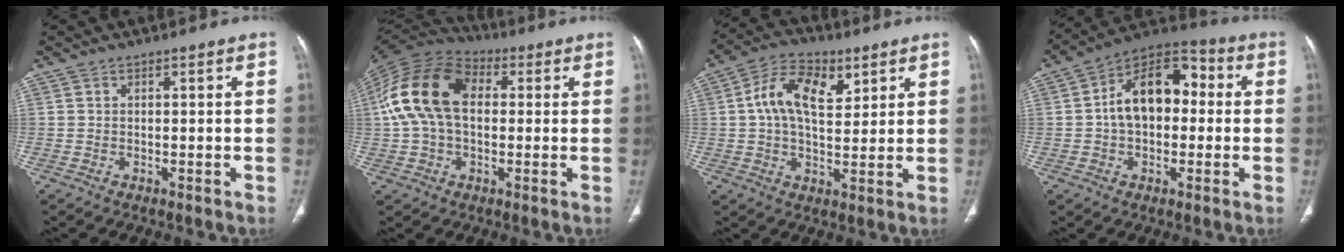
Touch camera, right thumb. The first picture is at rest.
{"total": 16.4, "force": [1.9, 10.8, 12.3], "torque": [-0.238, 0.037, 0.026]}
{"total": 11.8, "force": [3.9, 7.0, 8.7], "torque": [-0.131, 0.001, 0.061]}
{"total": 14.6, "force": [0.7, 9.6, 11.0], "torque": [-0.148, 0.041, -0.002]}